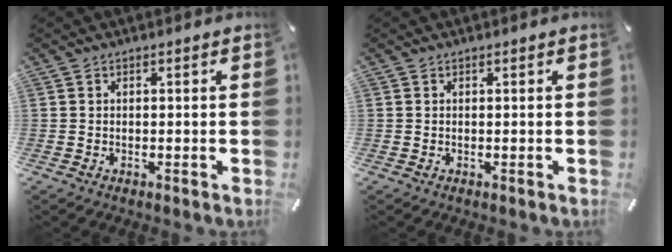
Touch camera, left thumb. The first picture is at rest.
{"total": 0.0}